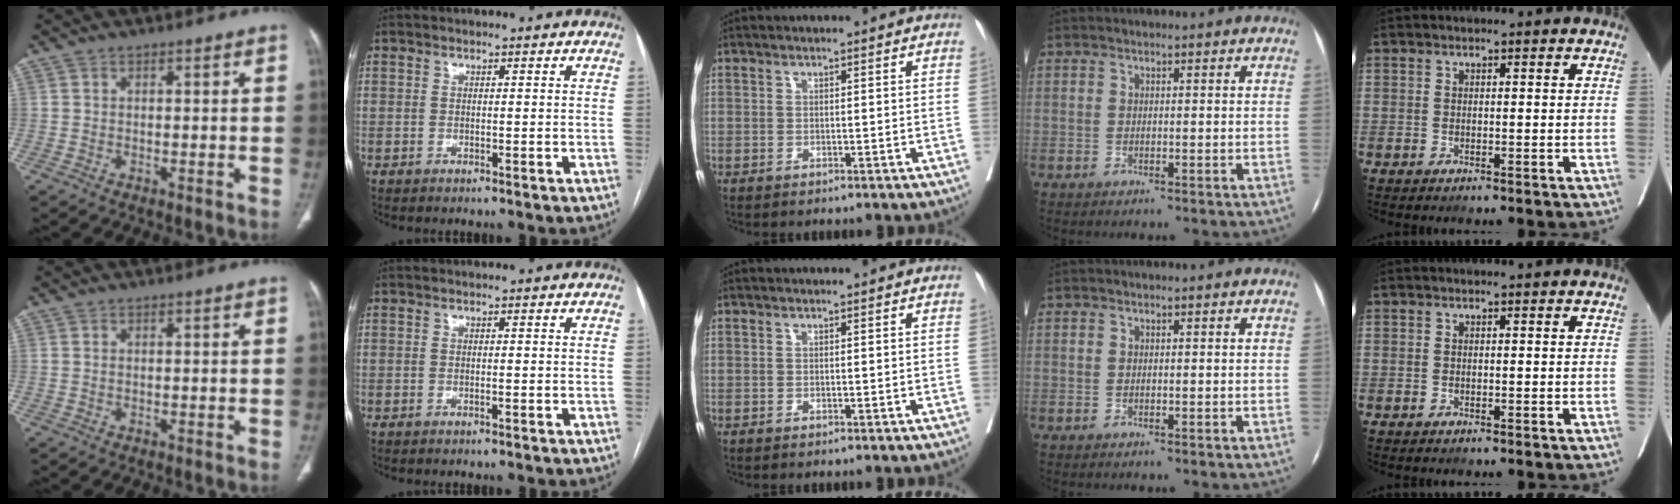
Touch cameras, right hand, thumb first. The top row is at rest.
{}